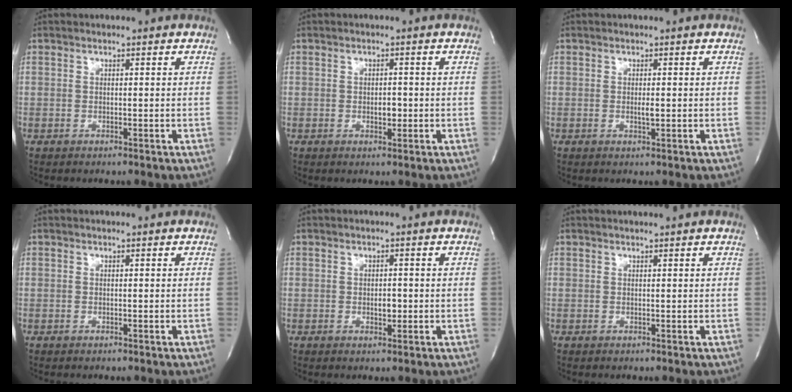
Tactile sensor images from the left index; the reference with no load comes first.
{"total": 1.6, "force": [-0.3, 0.8, 1.3], "torque": [-0.020, 0.001, -0.002]}
{"total": 1.0, "force": [0.0, 0.1, 1.0], "torque": [-0.020, -0.003, 0.001]}
{"total": 0.0}
{"total": 1.6, "force": [-0.2, 0.9, 1.3], "torque": [-0.021, 0.000, -0.001]}
{"total": 1.1, "force": [1.0, -0.3, 0.3], "torque": [-0.006, 0.001, 0.017]}